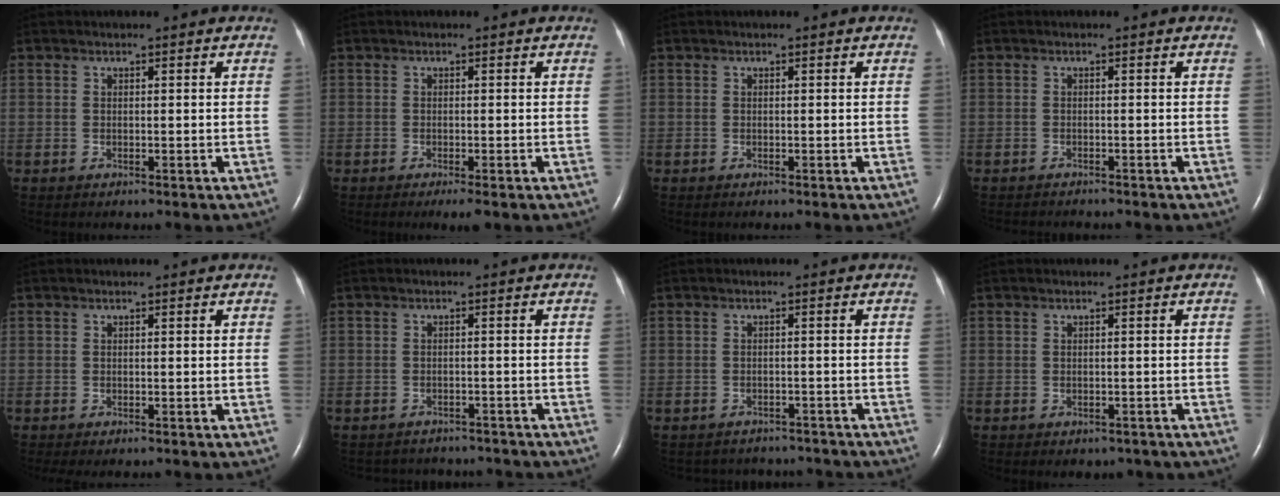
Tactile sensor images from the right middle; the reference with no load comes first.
{"total": 2.0, "force": [-1.3, 0.2, 1.6], "torque": [-0.022, -0.007, -0.019]}
{"total": 0.0}
{"total": 3.9, "force": [-3.7, 0.7, 1.2], "torque": [-0.013, -0.007, -0.048]}
{"total": 0.8, "force": [-0.6, 0.1, 0.5], "torque": [-0.007, -0.004, -0.008]}
{"total": 8.2, "force": [-7.6, 2.7, 1.1], "torque": [-0.021, 0.006, -0.088]}
{"total": 7.7, "force": [-7.1, 2.8, 0.6], "torque": [-0.011, 0.011, -0.077]}
{"total": 3.0, "force": [-2.3, 1.7, 0.9], "torque": [-0.006, 0.006, -0.021]}